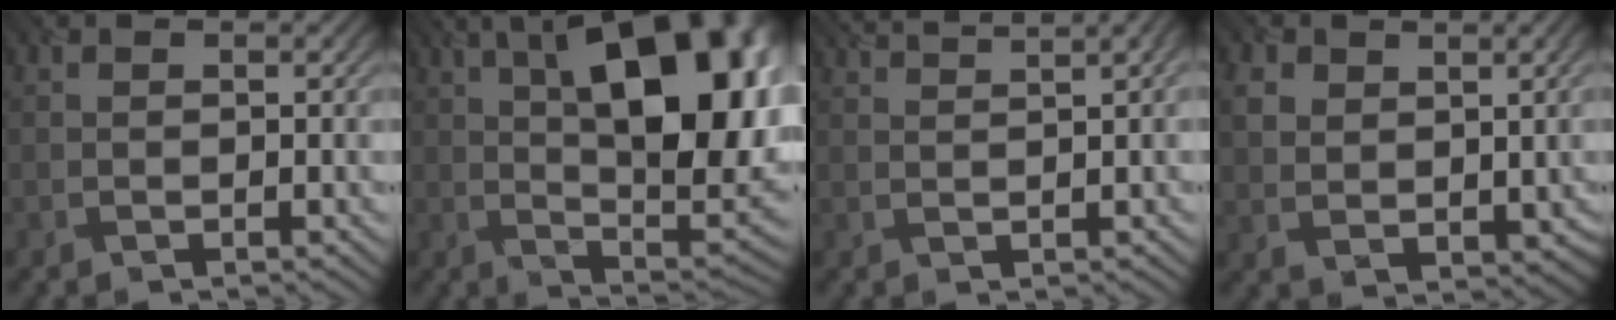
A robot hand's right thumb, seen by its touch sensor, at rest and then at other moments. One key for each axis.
{"total": 18.9, "fx": 5.4, "fy": 8.0, "fz": 16.2, "tx": -0.213, "ty": 0.028, "tz": 0.071}
{"total": 4.6, "fx": 3.3, "fy": 0.6, "fz": 3.1, "tx": -0.055, "ty": 0.024, "tz": 0.049}
{"total": 4.1, "fx": 2.0, "fy": 3.0, "fz": 1.8, "tx": -0.052, "ty": -0.005, "tz": 0.043}